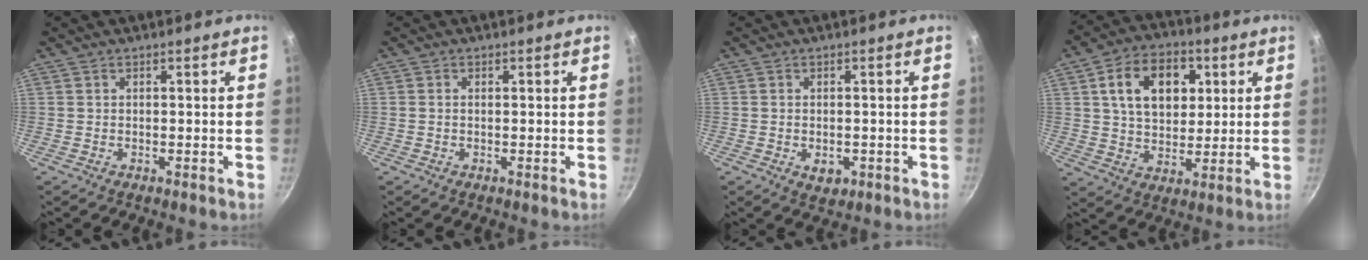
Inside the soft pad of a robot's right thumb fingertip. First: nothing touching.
{"total": 0.6, "force": [0.0, 0.3, 0.5], "torque": [-0.010, 0.002, 0.000]}
{"total": 3.5, "force": [-0.9, 2.4, 2.4], "torque": [-0.030, 0.000, -0.009]}
{"total": 14.3, "force": [4.1, 9.9, 9.5], "torque": [-0.120, 0.000, 0.063]}